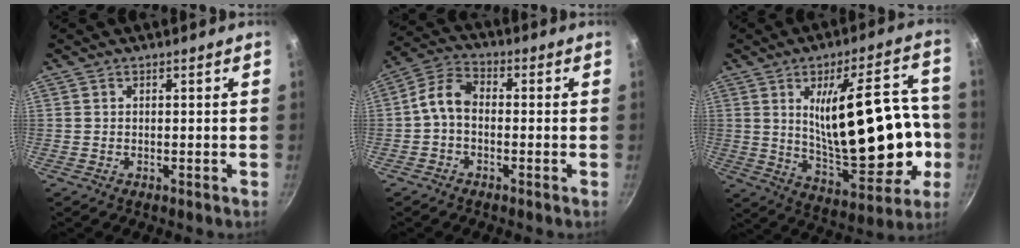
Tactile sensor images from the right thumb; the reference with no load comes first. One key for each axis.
{"total": 6.2, "fx": -1.1, "fy": 3.9, "fz": 4.7, "tx": -0.094, "ty": 0.029, "tz": -0.035}
{"total": 24.1, "fx": -0.5, "fy": 10.3, "fz": 21.8, "tx": -0.286, "ty": 0.006, "tz": 0.020}